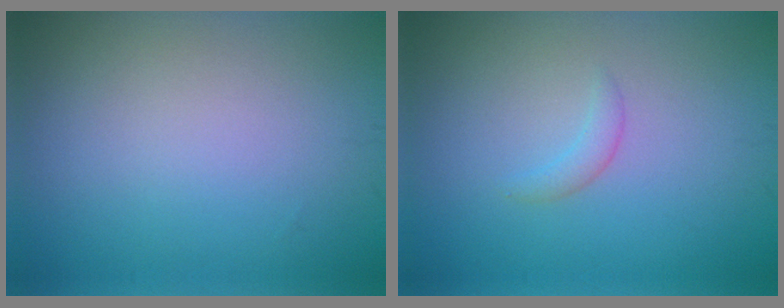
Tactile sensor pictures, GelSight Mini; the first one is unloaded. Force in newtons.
{"total": 1.1, "press": 1.1, "slide": 0.1}